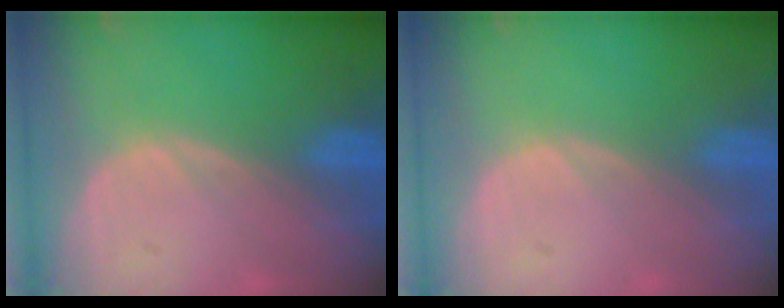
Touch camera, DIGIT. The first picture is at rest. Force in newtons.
{"total": 0.0}